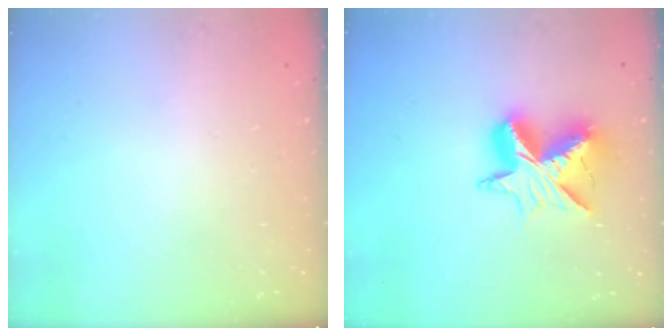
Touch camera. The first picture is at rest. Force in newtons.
{"total": 12.1, "press": 12.0, "slide": 1.0}